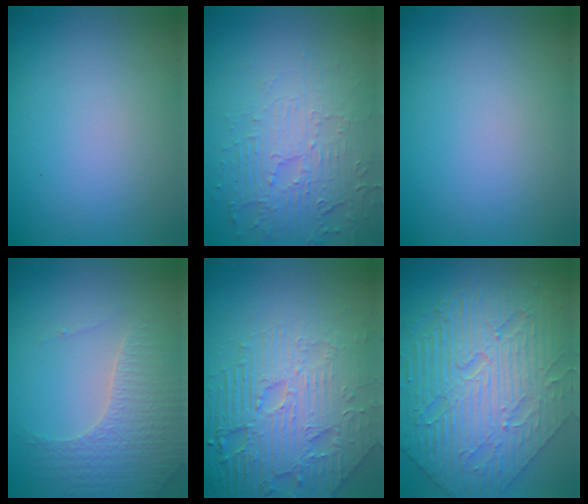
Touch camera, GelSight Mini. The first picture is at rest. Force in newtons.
{"total": 5.5, "press": 3.6, "slide": 4.1}
{"total": 0.0}
{"total": 4.2, "press": 3.4, "slide": 2.5}
{"total": 7.4, "press": 6.0, "slide": 4.4}
{"total": 8.9, "press": 6.8, "slide": 5.7}